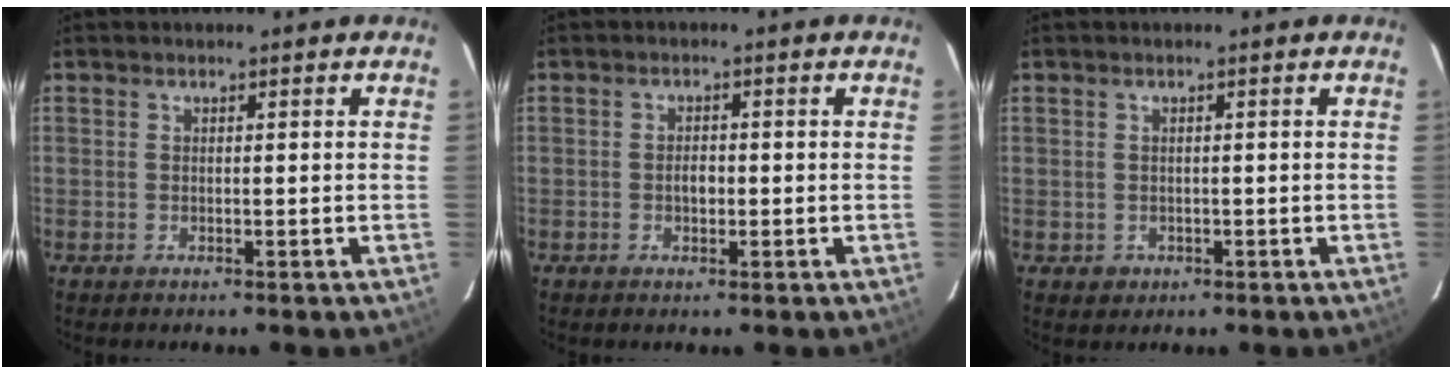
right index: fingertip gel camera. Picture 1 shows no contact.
{"total": 1.8, "force": [-0.3, 1.2, 1.3], "torque": [-0.023, 0.006, -0.006]}
{"total": 2.2, "force": [-0.3, 2.1, 0.3], "torque": [-0.003, 0.000, 0.000]}